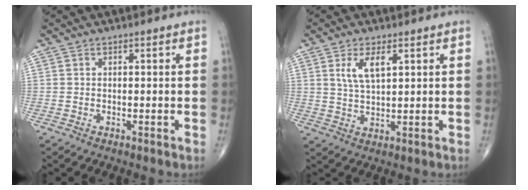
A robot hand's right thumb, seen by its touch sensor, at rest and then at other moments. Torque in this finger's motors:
{"motor_torque": [0.02, 0.02, 0.53, 0.24, 0.01]}